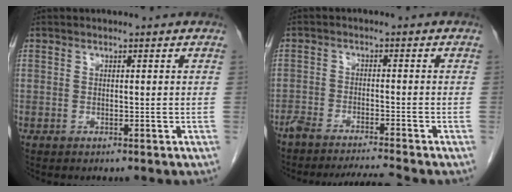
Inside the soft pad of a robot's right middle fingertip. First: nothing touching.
{"total": 6.6, "force": [-6.2, -0.8, 2.2], "torque": [-0.032, -0.005, -0.104]}